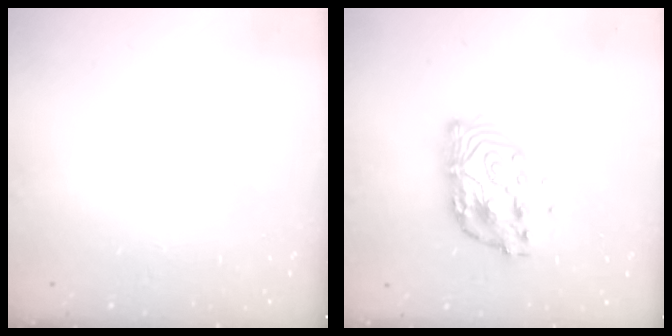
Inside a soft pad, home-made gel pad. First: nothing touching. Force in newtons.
{"total": 11.0, "press": 10.9, "slide": 0.9}